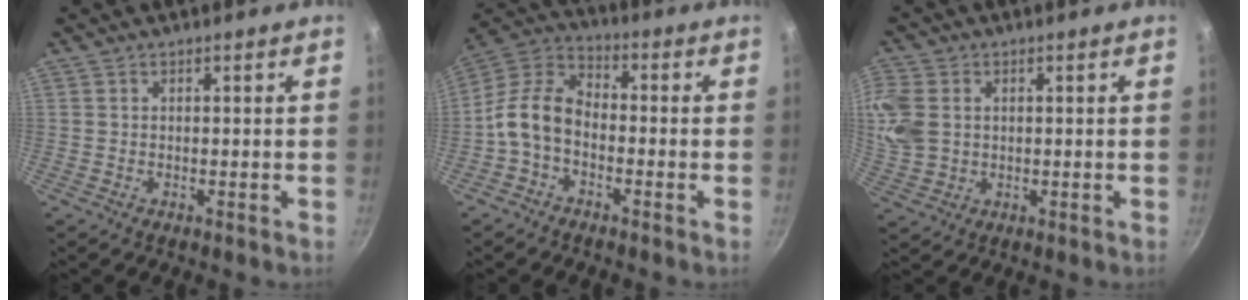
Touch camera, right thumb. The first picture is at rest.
{"total": 10.3, "force": [-2.5, 6.9, 7.2], "torque": [-0.137, 0.039, -0.063]}
{"total": 11.8, "force": [1.8, 9.1, 7.3], "torque": [-0.191, 0.003, 0.039]}